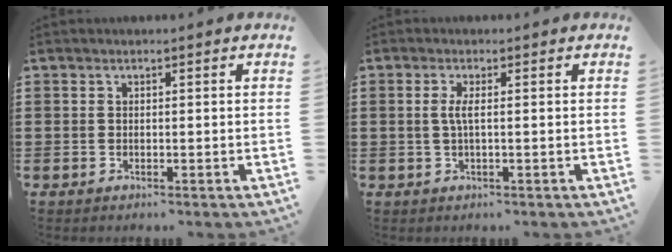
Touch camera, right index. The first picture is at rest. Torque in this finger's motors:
{"motor_torque": [0.52, 0.15, 0.24, 0.07]}